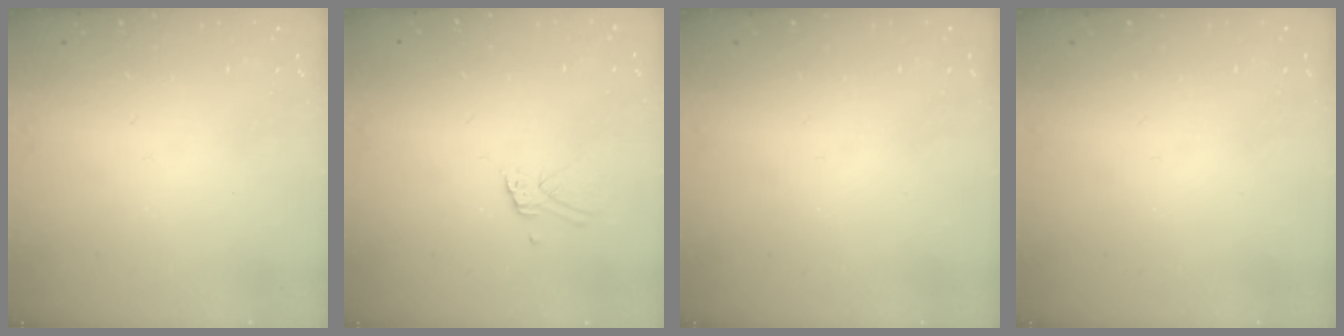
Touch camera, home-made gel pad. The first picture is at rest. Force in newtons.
{"total": 2.9, "press": 2.9, "slide": 0.1}
{"total": 0.0}
{"total": 0.0}